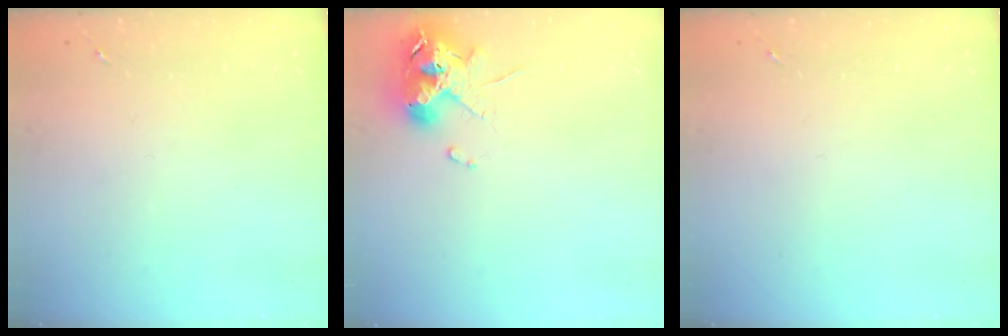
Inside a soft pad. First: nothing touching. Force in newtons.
{"total": 10.8, "press": 10.7, "slide": 1.7}
{"total": 0.0}